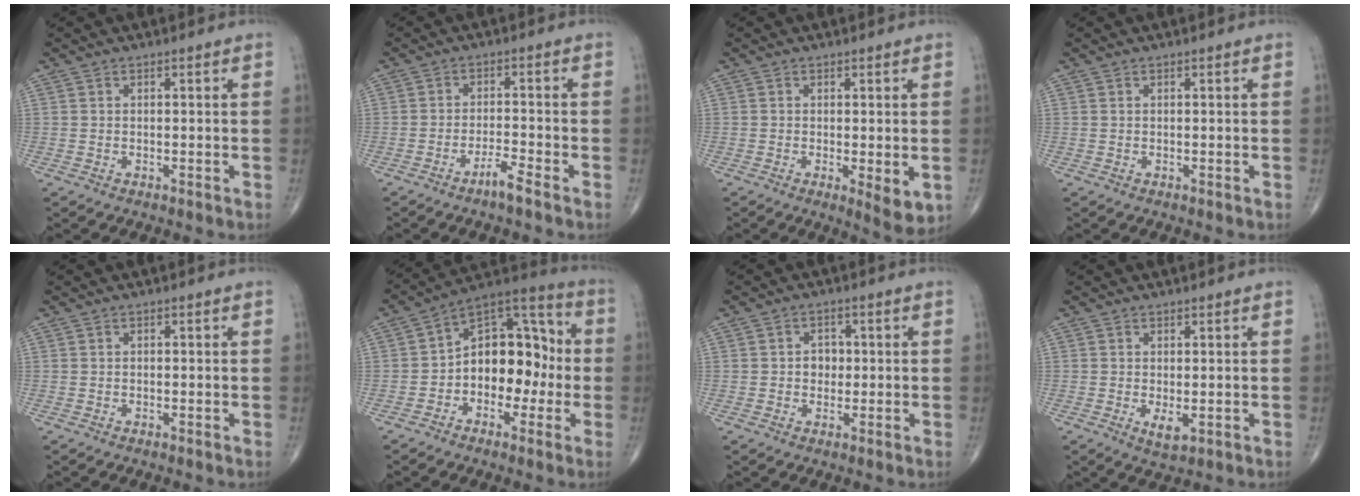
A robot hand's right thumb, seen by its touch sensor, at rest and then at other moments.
{"total": 3.4, "force": [-2.6, -0.2, 2.2], "torque": [-0.048, 0.012, -0.051]}
{"total": 4.9, "force": [-0.9, 1.5, 4.6], "torque": [-0.065, -0.015, -0.011]}
{"total": 0.0}
{"total": 0.0}
{"total": 15.1, "force": [-1.7, 9.9, 11.3], "torque": [-0.128, 0.051, -0.041]}
{"total": 3.2, "force": [0.0, 2.7, 1.7], "torque": [-0.005, 0.006, -0.004]}
{"total": 2.6, "force": [-0.4, 1.1, 2.4], "torque": [-0.035, -0.007, -0.001]}